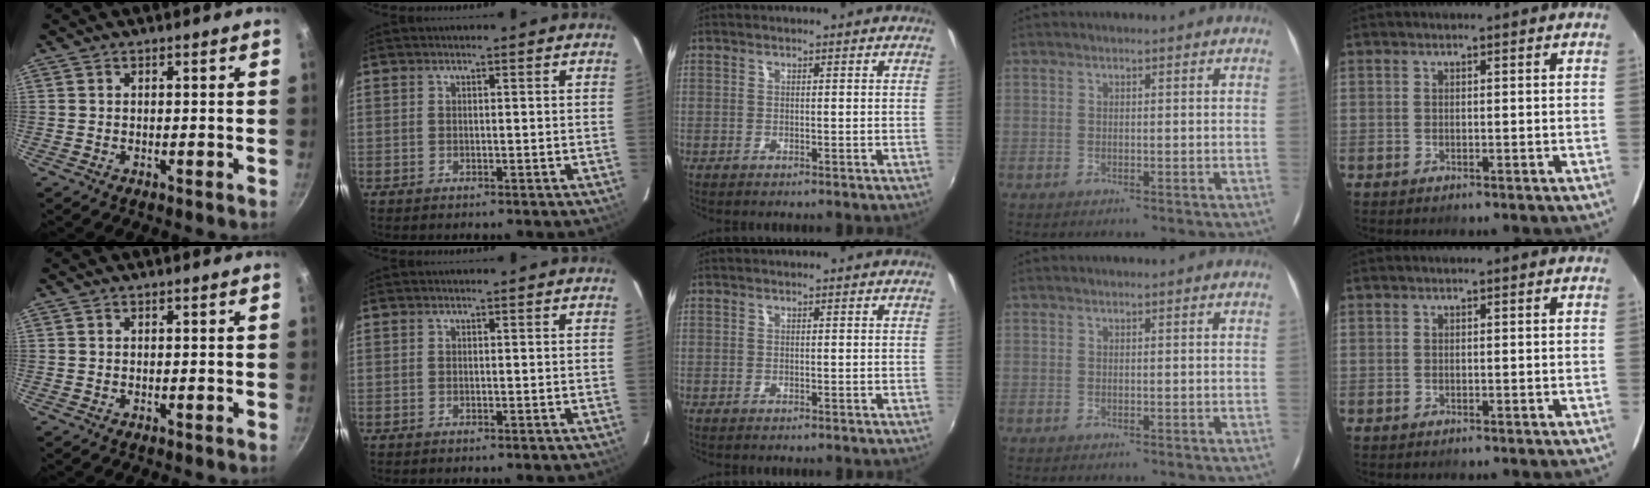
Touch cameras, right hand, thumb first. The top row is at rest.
{}